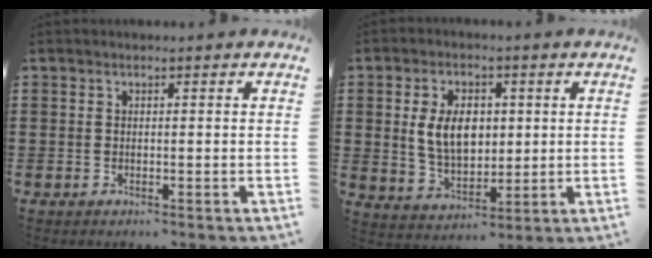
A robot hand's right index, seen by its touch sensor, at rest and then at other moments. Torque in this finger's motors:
{"motor_torque": [0.95, 0.46, 0.34, 0.21]}